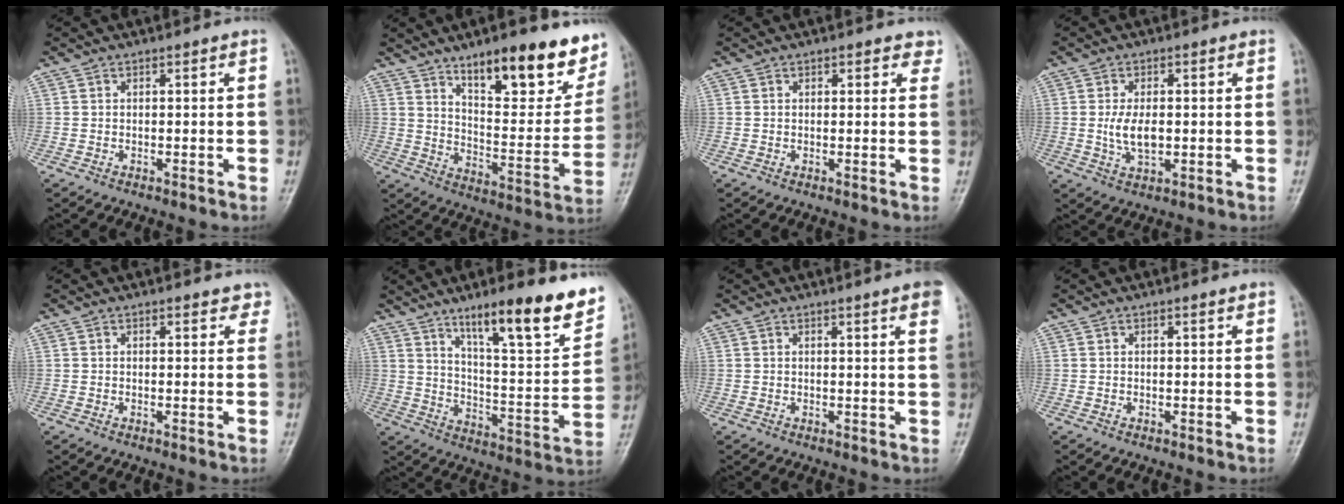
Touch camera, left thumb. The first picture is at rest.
{"total": 20.3, "force": [13.4, 7.0, 13.7], "torque": [-0.134, -0.074, 0.203]}
{"total": 2.8, "force": [1.7, 1.6, 1.6], "torque": [0.005, -0.004, 0.016]}
{"total": 5.5, "force": [-0.1, 2.9, 4.6], "torque": [-0.088, -0.007, 0.000]}
{"total": 2.4, "force": [1.8, 1.1, 1.1], "torque": [0.011, -0.004, 0.015]}
{"total": 20.0, "force": [12.8, 3.8, 14.8], "torque": [-0.186, -0.064, 0.204]}
{"total": 5.0, "force": [3.1, 0.3, 3.9], "torque": [-0.041, -0.004, 0.031]}
{"total": 0.7, "force": [0.5, 0.1, 0.4], "torque": [-0.007, -0.002, 0.008]}